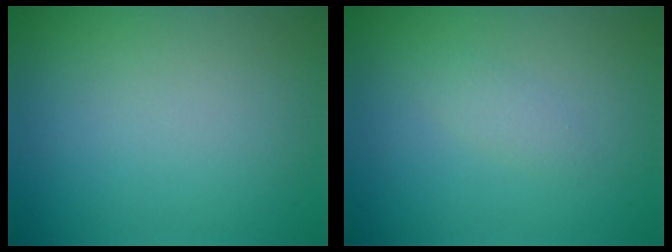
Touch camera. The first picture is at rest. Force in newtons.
{"total": 1.1, "press": 1.1, "slide": 0.0}